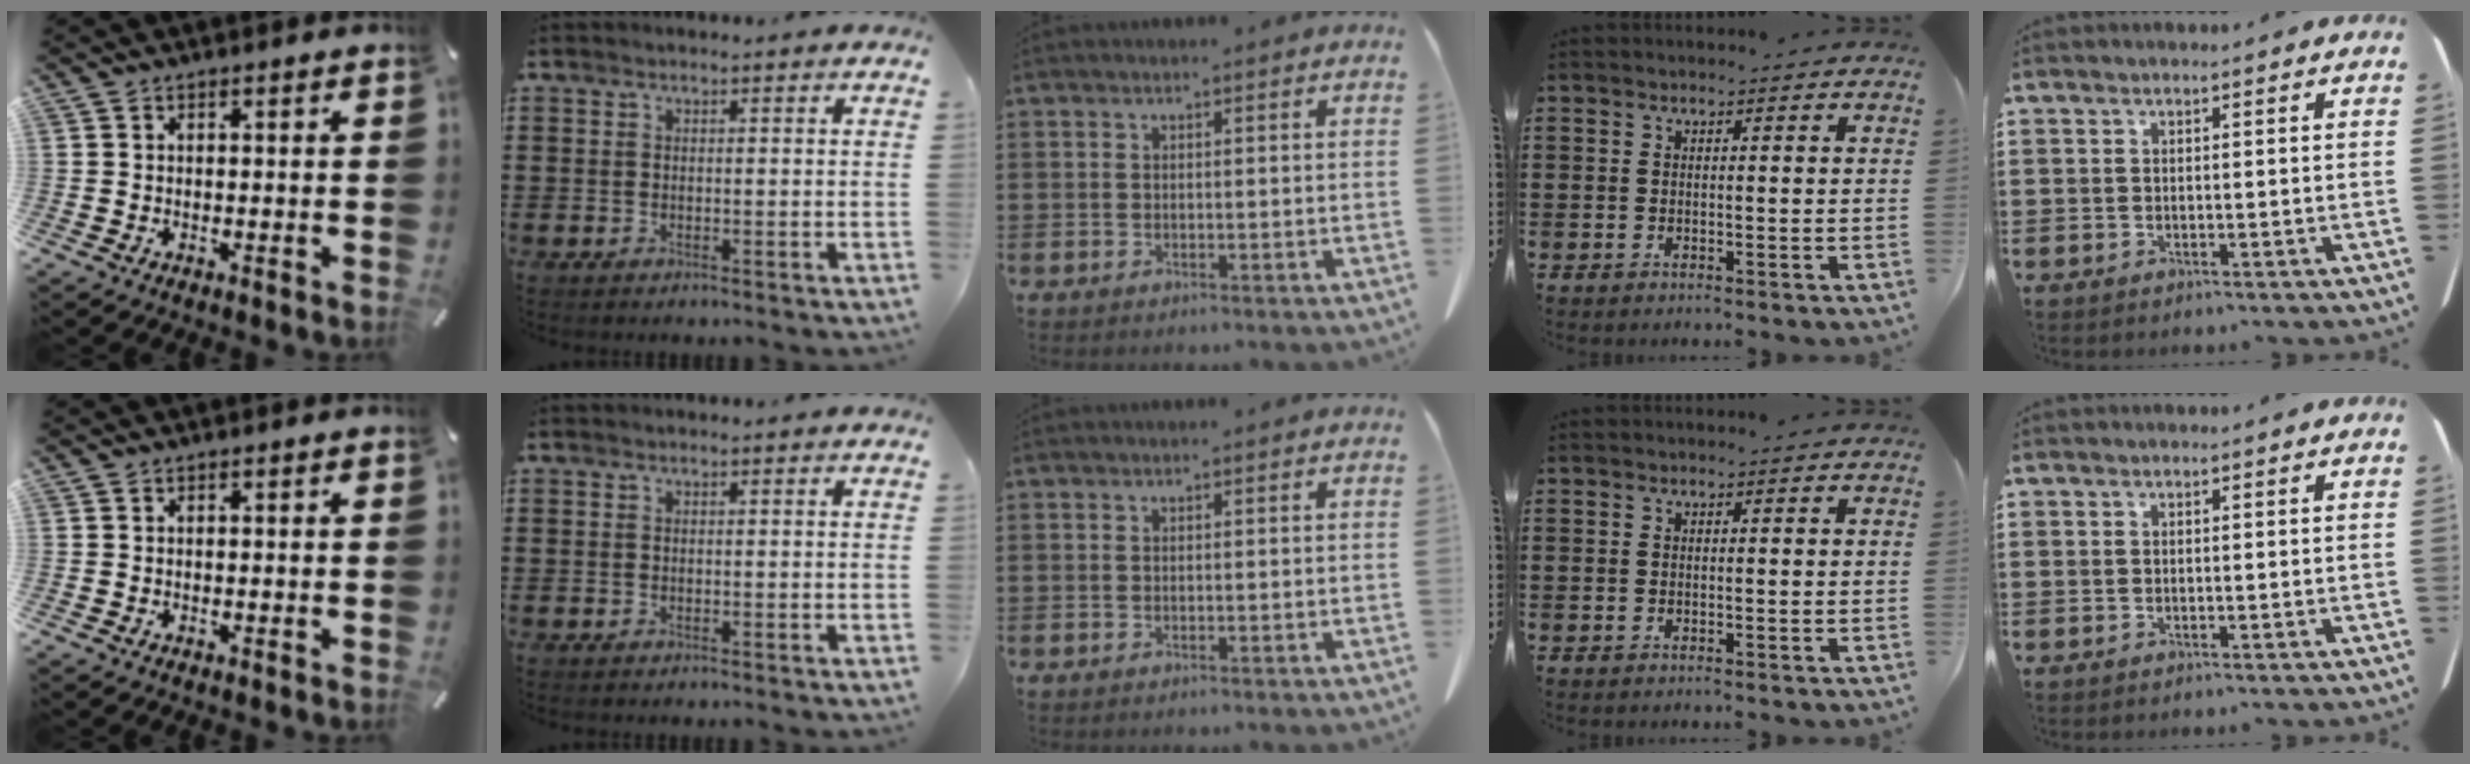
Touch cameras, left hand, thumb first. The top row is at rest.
{}